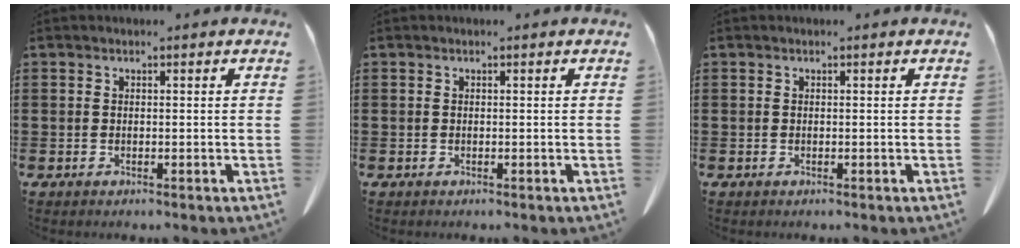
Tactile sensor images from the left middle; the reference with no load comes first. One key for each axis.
{"total": 0.0}
{"total": 0.0}